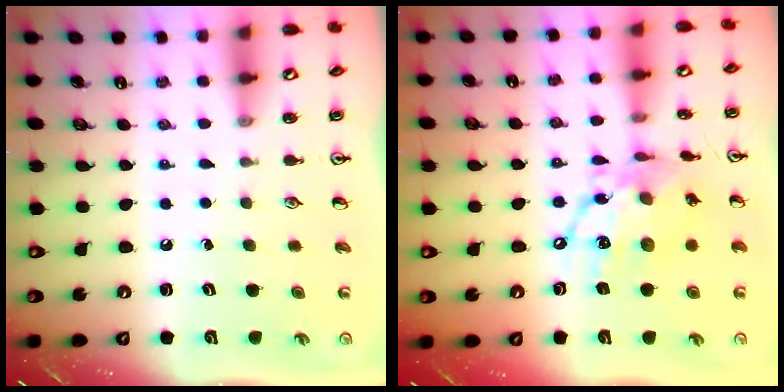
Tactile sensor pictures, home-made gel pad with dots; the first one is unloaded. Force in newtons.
{"total": 14.0, "press": 13.9, "slide": 1.6}